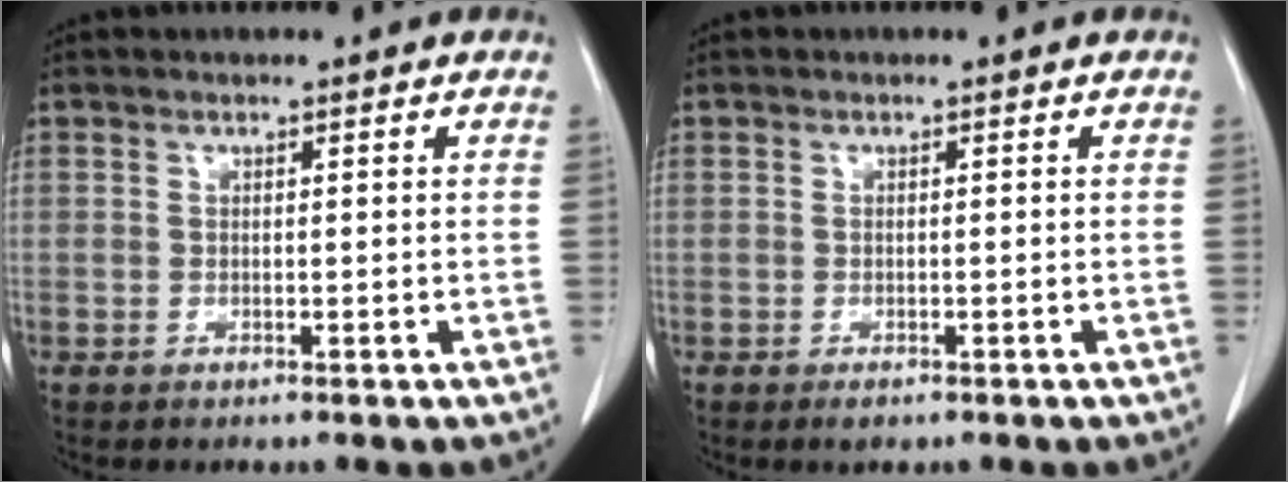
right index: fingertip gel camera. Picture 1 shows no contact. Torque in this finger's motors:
{"motor_torque": [-0.41, -0.24, -0.28, -0.09]}